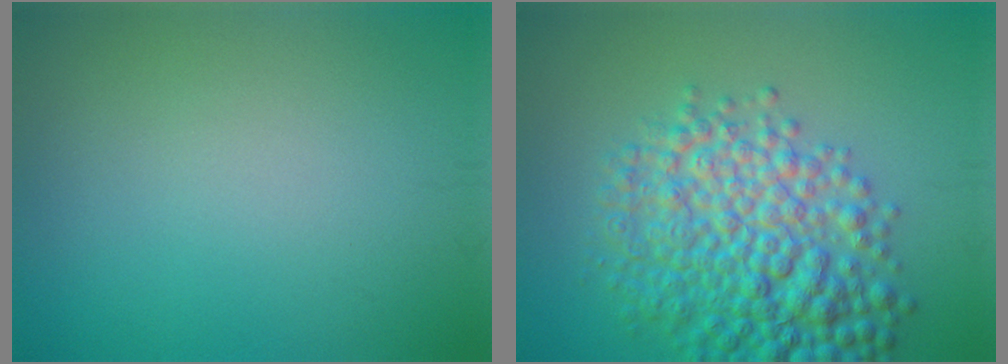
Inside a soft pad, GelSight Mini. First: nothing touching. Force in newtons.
{"total": 8.4, "press": 8.4, "slide": 0.2}